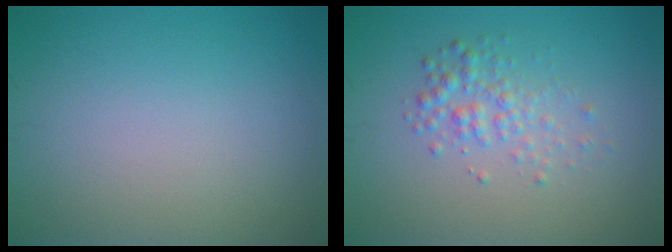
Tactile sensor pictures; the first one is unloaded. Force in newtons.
{"total": 2.3, "press": 2.3, "slide": 0.1}